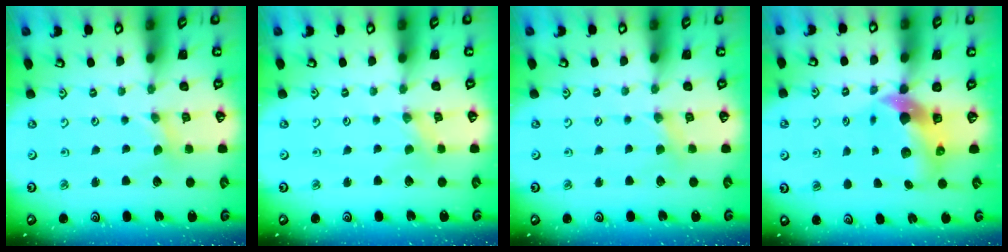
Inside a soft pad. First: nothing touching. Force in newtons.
{"total": 0.0}
{"total": 2.4, "press": 2.4, "slide": 0.4}
{"total": 9.1, "press": 9.0, "slide": 1.3}